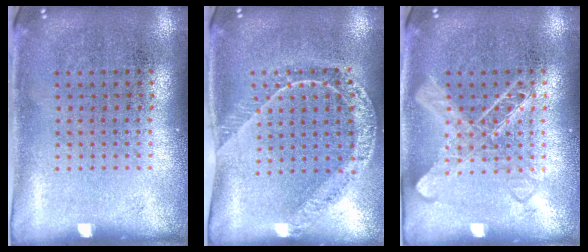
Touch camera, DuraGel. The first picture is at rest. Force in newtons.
{"total": 1.3, "press": 1.3, "slide": 0.2}
{"total": 2.5, "press": 2.4, "slide": 0.5}